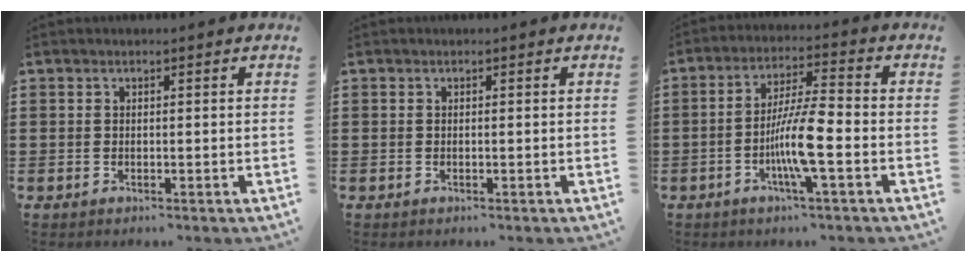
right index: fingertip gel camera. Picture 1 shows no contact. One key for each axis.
{"total": 0.0}
{"total": 8.6, "fx": -2.5, "fy": 1.0, "fz": 8.2, "tx": -0.164, "ty": -0.008, "tz": -0.051}